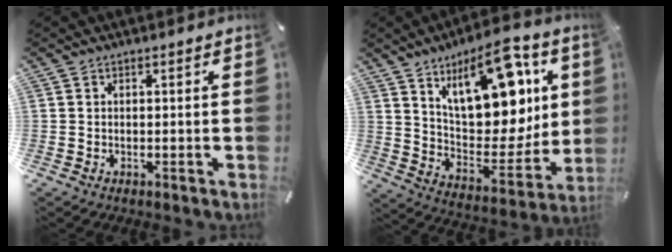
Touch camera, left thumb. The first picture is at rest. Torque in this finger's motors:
{"motor_torque": [2.52, 2.48, 0.66, -0.36, 0.24]}